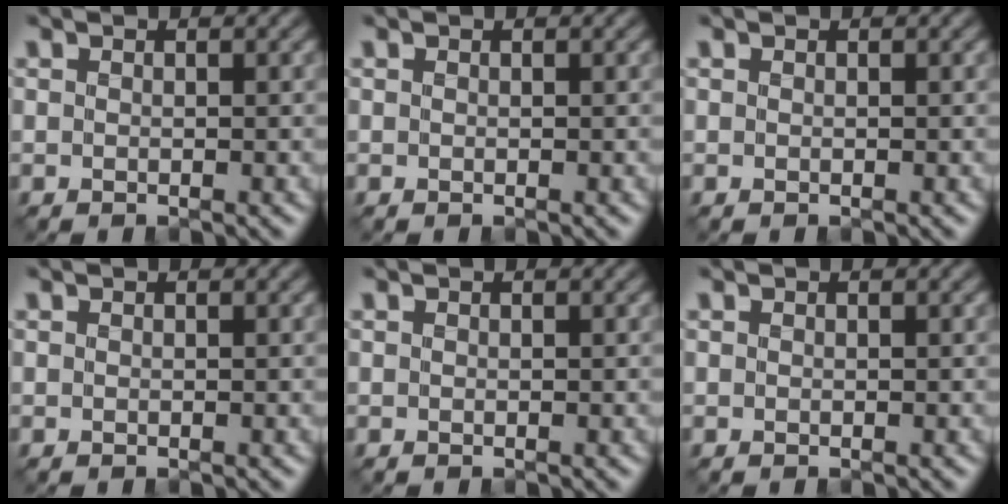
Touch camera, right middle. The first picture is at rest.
{"total": 0.0}
{"total": 0.0}
{"total": 0.0}
{"total": 0.0}
{"total": 0.0}